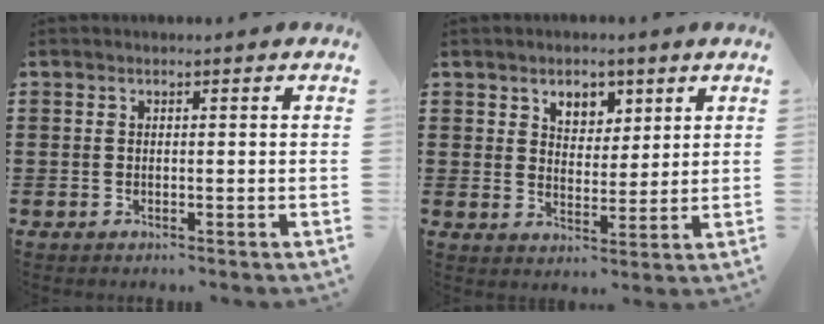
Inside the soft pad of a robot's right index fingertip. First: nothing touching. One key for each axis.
{"total": 4.5, "fx": 2.8, "fy": 3.1, "fz": 1.6, "tx": -0.038, "ty": 0.010, "tz": 0.050}